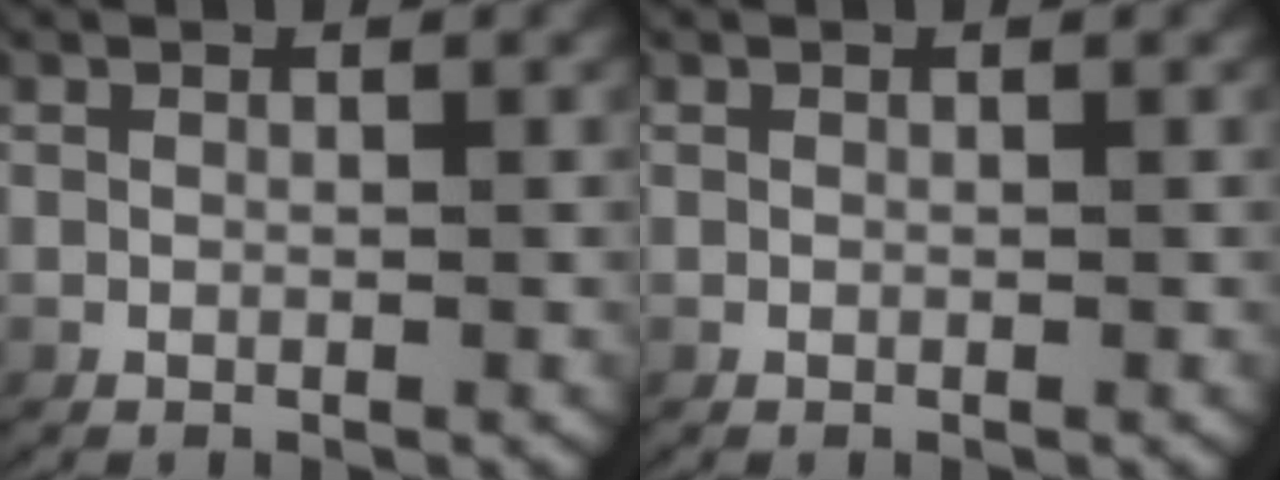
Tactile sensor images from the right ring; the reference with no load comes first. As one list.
[{"total": 0.0}]